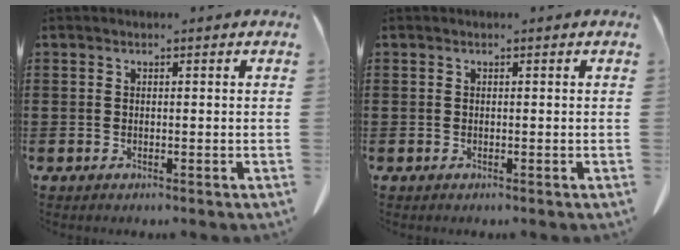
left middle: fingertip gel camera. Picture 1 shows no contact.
{"total": 0.0}